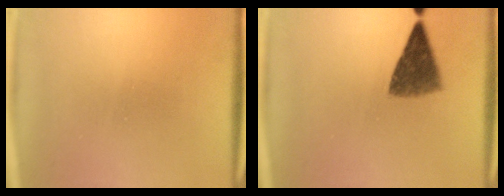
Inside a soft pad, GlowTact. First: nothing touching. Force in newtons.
{"total": 6.5}